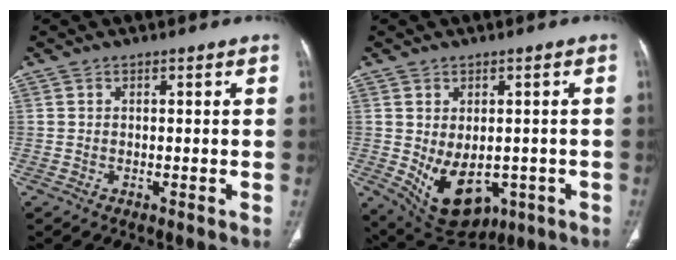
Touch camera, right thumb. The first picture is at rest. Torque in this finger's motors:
{"motor_torque": [-0.36, 0.66, -0.07, -0.11, 0.28]}